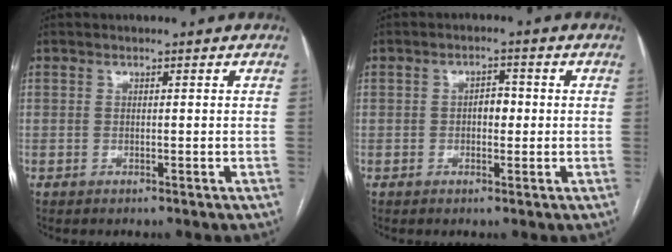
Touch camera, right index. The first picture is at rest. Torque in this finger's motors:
{"motor_torque": [0.18, 0.03, 0.19, 0.01]}